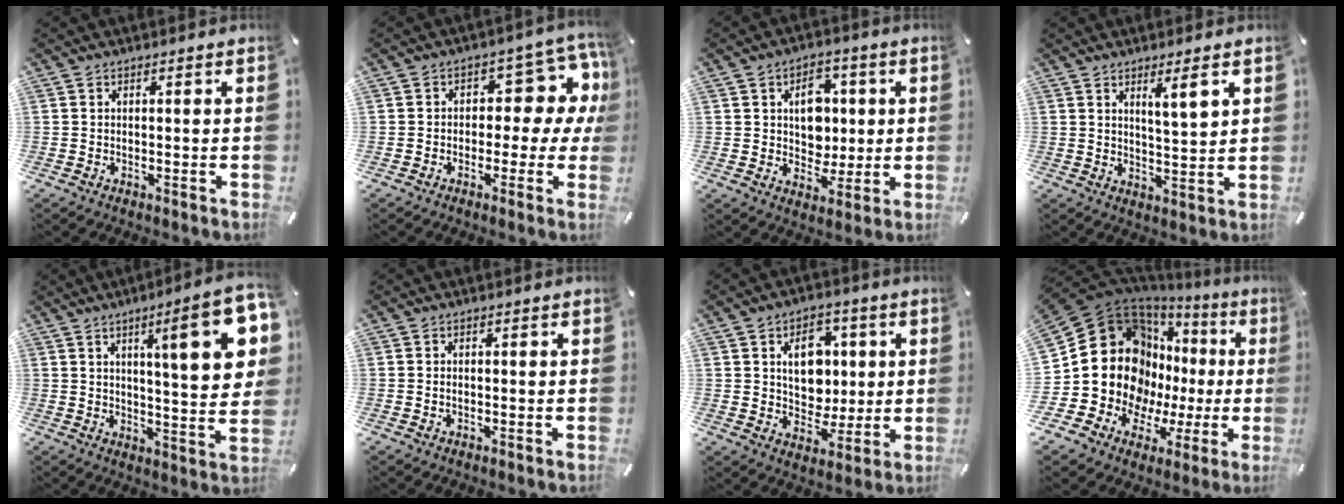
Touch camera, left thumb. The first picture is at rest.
{"total": 9.8, "force": [2.8, 6.1, 7.2], "torque": [-0.082, -0.026, 0.045]}
{"total": 9.4, "force": [1.7, 7.8, 5.0], "torque": [-0.052, -0.003, 0.025]}
{"total": 5.9, "force": [3.6, 0.7, 4.6], "torque": [-0.081, -0.018, 0.056]}
{"total": 18.8, "force": [7.2, 4.2, 16.8], "torque": [-0.246, -0.029, 0.099]}
{"total": 0.9, "force": [-0.1, 0.5, 0.8], "torque": [-0.016, 0.002, -0.003]}
{"total": 11.3, "force": [2.3, 9.1, 6.3], "torque": [-0.081, 0.000, 0.040]}
{"total": 23.3, "force": [3.3, 18.5, 13.9], "torque": [-0.256, -0.046, 0.086]}